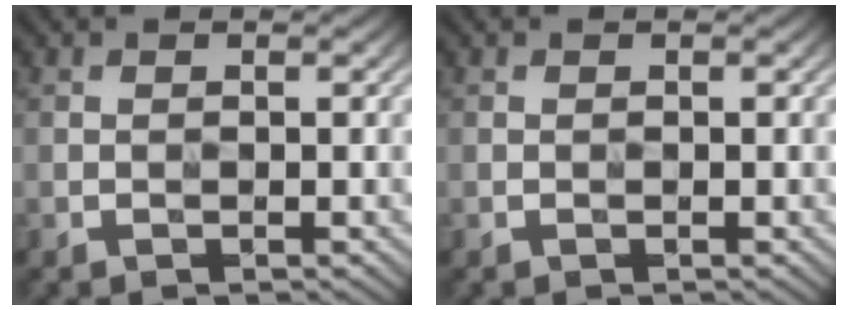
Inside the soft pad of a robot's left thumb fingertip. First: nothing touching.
{"total": 0.0}